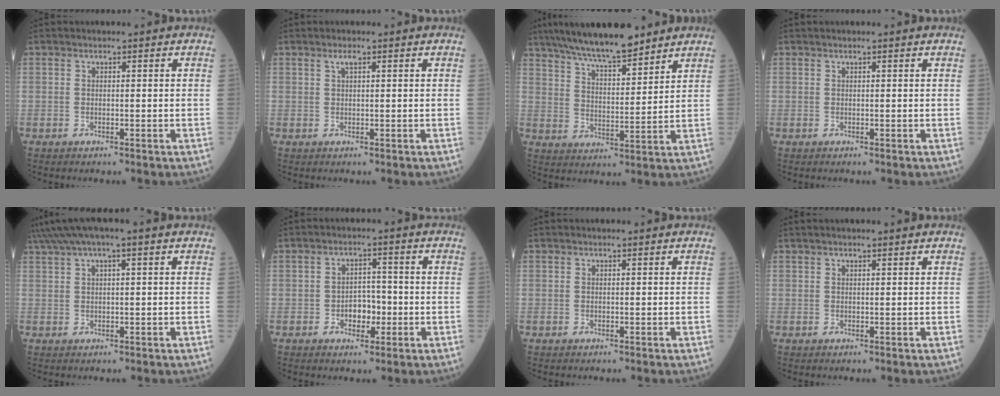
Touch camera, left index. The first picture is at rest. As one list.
[{"total": 1.1, "force": [0.6, 0.2, 0.9], "torque": [-0.020, 0.005, 0.011]}, {"total": 13.4, "force": [11.2, 2.2, 7.0], "torque": [-0.120, 0.017, 0.193]}, {"total": 0.7, "force": [0.6, -0.1, 0.3], "torque": [-0.010, 0.007, 0.015]}, {"total": 5.8, "force": [3.4, 0.5, 4.6], "torque": [-0.094, 0.038, 0.063]}, {"total": 4.0, "force": [-1.3, 2.6, 2.8], "torque": [-0.042, 0.009, -0.020]}, {"total": 0.0}, {"total": 1.0, "force": [0.7, 0.1, 0.6], "torque": [-0.013, 0.010, 0.013]}]